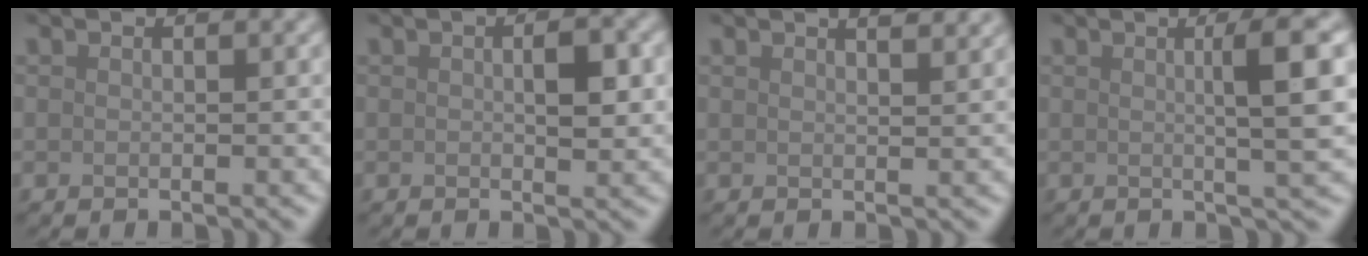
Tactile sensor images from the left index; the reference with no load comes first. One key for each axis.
{"total": 2.7, "fx": 0.3, "fy": 0.8, "fz": 2.5, "tx": -0.039, "ty": 0.001, "tz": 0.004}
{"total": 2.7, "fx": 2.1, "fy": 0.9, "fz": 1.5, "tx": -0.001, "ty": 0.013, "tz": 0.006}
{"total": 5.3, "fx": 0.8, "fy": 0.8, "fz": 5.2, "tx": -0.074, "ty": 0.008, "tz": 0.010}